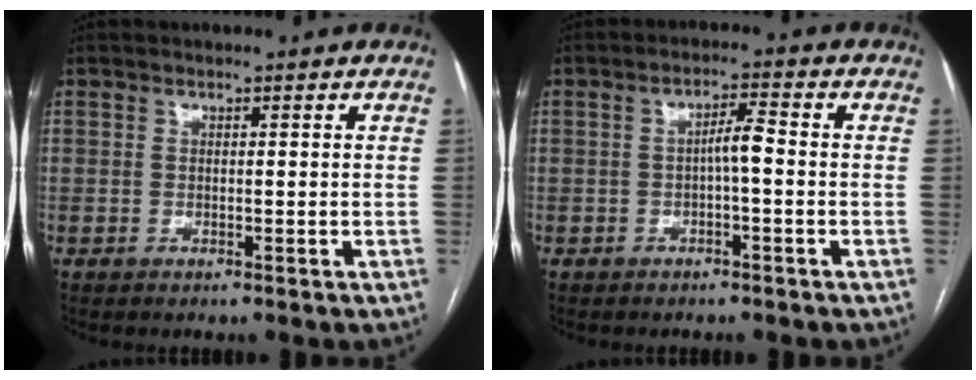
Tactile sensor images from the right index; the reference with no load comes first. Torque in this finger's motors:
{"motor_torque": [0.61, -0.14, 0.28, 0.08]}